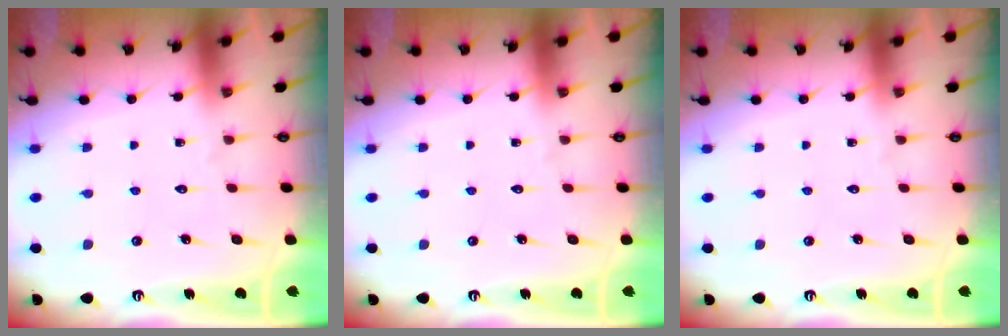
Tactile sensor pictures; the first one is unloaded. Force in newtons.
{"total": 0.0}
{"total": 0.0}